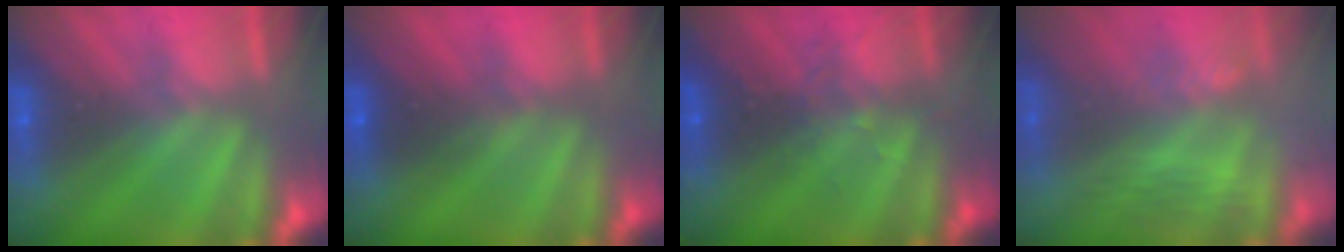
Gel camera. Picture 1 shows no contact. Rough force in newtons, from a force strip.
{"total": 2.6}
{"total": 2.9}
{"total": 3.0}